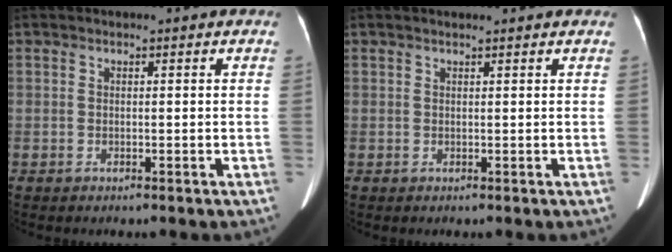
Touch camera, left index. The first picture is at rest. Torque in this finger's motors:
{"motor_torque": [-0.42, 0.13, -0.43, -0.04]}